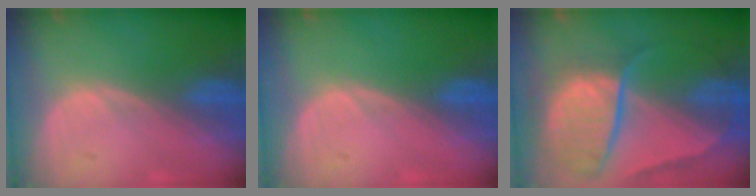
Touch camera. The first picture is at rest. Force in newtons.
{"total": 0.0}
{"total": 10.6, "press": 8.8, "slide": 5.9}